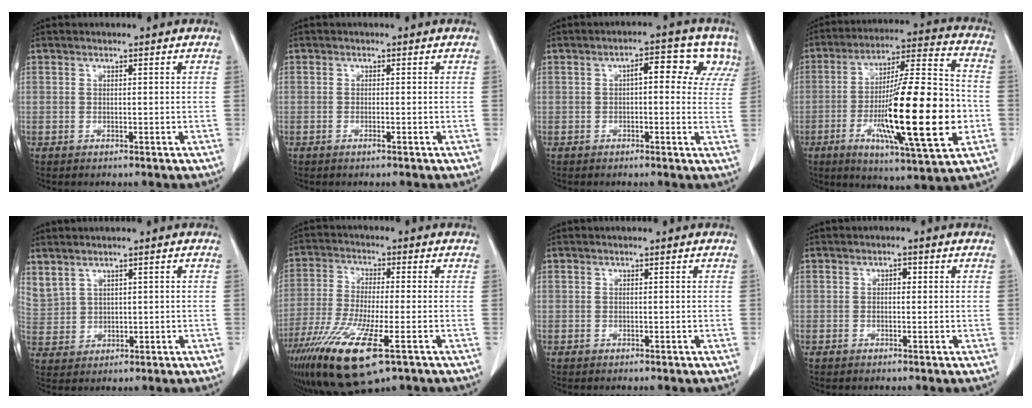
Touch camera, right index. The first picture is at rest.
{"total": 0.7, "force": [-0.4, -0.1, 0.6], "torque": [-0.012, 0.000, -0.005]}
{"total": 8.7, "force": [3.2, 3.9, 7.1], "torque": [-0.080, 0.033, 0.034]}
{"total": 22.9, "force": [-5.1, 2.6, 22.1], "torque": [-0.365, -0.013, -0.080]}
{"total": 6.3, "force": [4.0, 4.2, 2.5], "torque": [-0.076, 0.009, 0.103]}
{"total": 15.7, "force": [-8.1, 2.9, 13.1], "torque": [-0.274, -0.041, -0.145]}
{"total": 0.0}
{"total": 1.1, "force": [0.2, 0.7, 0.8], "torque": [-0.008, 0.004, 0.000]}